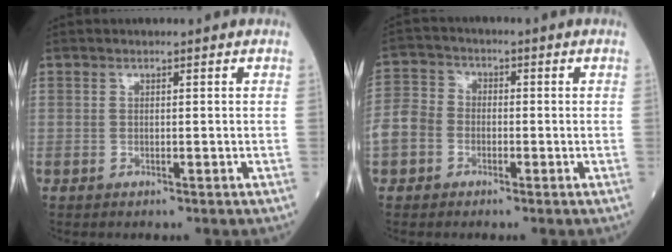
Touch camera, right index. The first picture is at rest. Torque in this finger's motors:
{"motor_torque": [0.56, -0.32, 0.24, 0.06]}